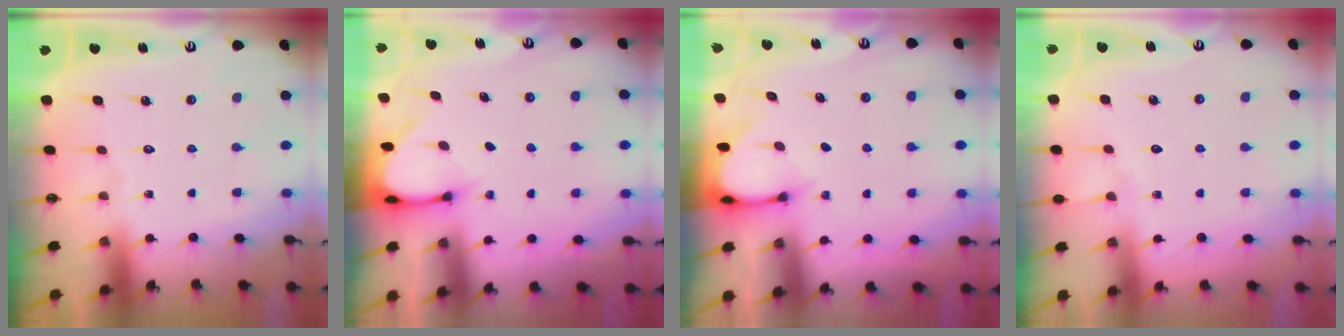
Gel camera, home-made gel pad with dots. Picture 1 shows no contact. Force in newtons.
{"total": 3.0, "press": 3.0, "slide": 0.2}
{"total": 3.2, "press": 3.2, "slide": 0.3}
{"total": 5.6, "press": 5.6, "slide": 0.8}